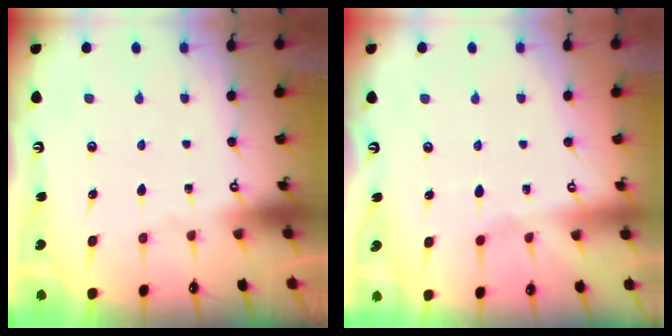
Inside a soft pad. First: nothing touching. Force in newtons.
{"total": 2.5, "press": 2.5, "slide": 0.4}